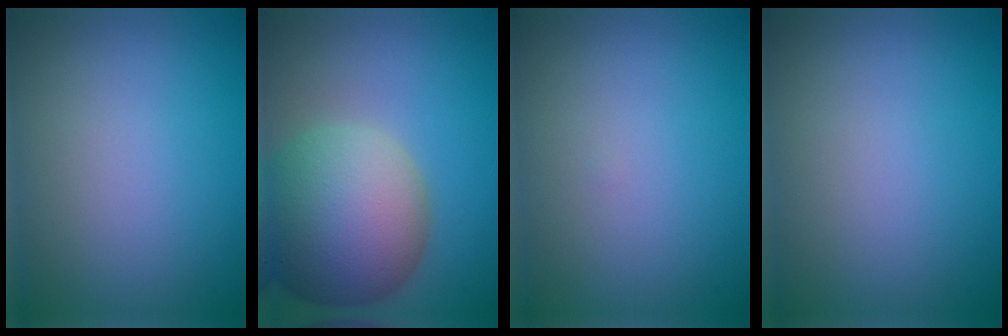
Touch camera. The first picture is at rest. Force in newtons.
{"total": 12.0, "press": 12.0, "slide": 1.0}
{"total": 0.0}
{"total": 0.0}